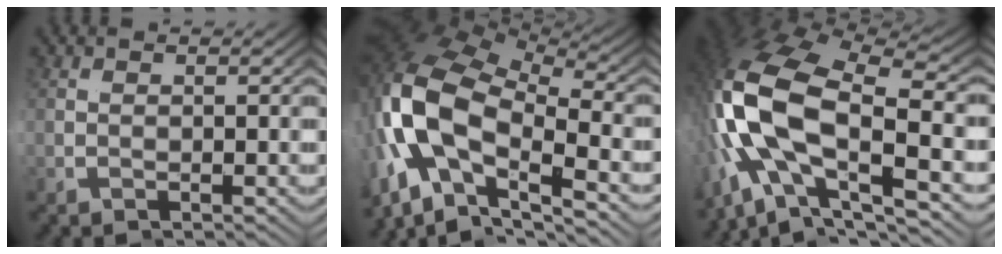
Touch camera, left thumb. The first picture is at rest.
{"total": 14.5, "force": [-0.6, 8.8, 11.5], "torque": [-0.243, -0.005, -0.024]}
{"total": 13.6, "force": [-0.2, 7.3, 11.5], "torque": [-0.245, 0.009, -0.015]}